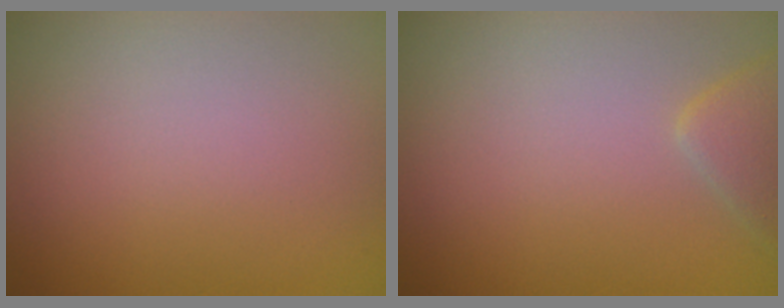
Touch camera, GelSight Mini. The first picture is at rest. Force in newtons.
{"total": 2.4, "press": 2.3, "slide": 0.1}